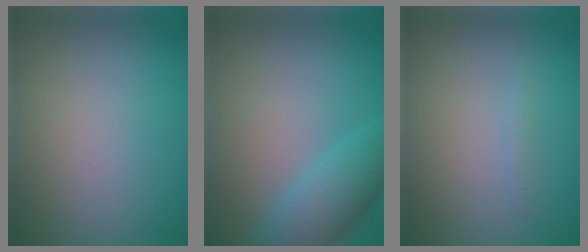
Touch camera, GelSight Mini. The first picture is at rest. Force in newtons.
{"total": 5.0, "press": 5.0, "slide": 0.2}
{"total": 0.7, "press": 0.7, "slide": 0.0}